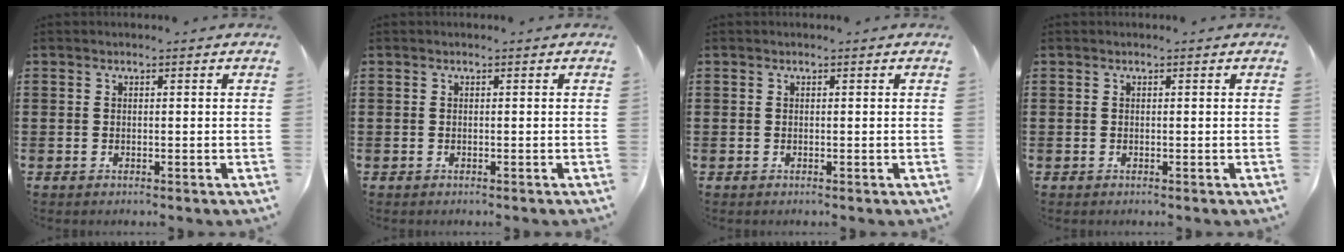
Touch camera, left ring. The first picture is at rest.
{"total": 0.0}
{"total": 0.0}
{"total": 0.0}